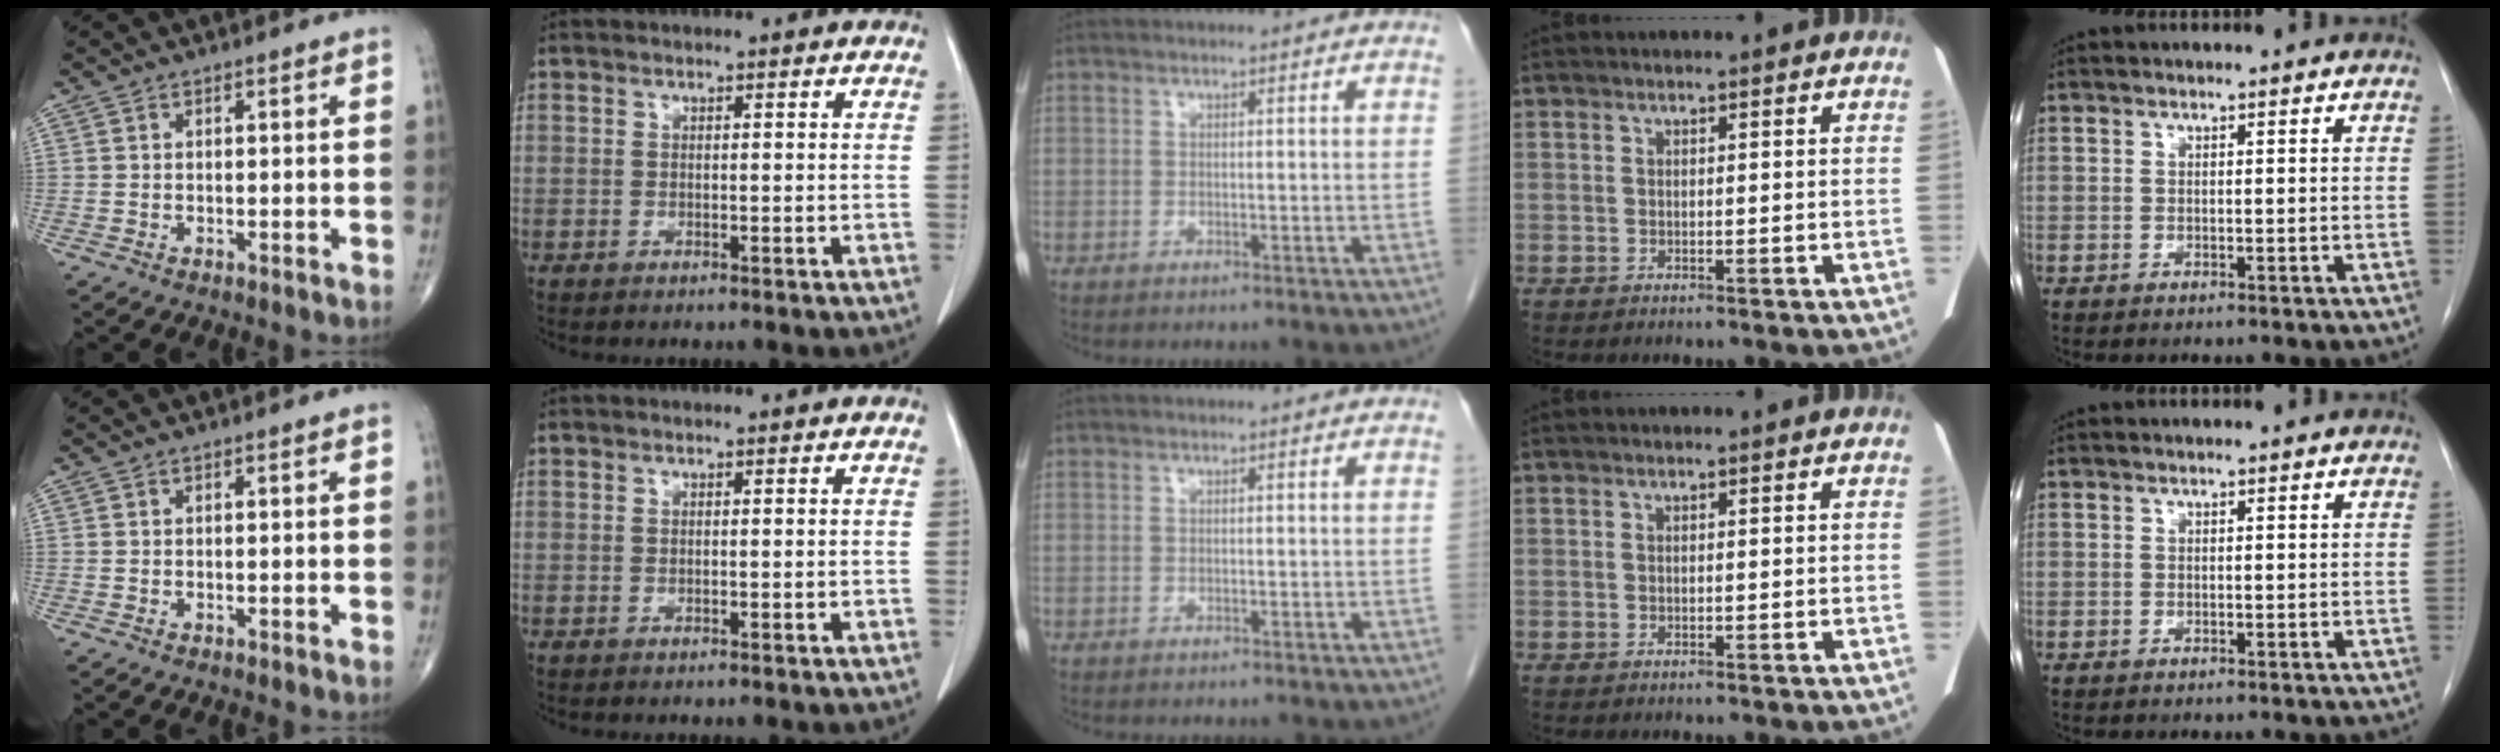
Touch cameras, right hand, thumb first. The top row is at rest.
{}